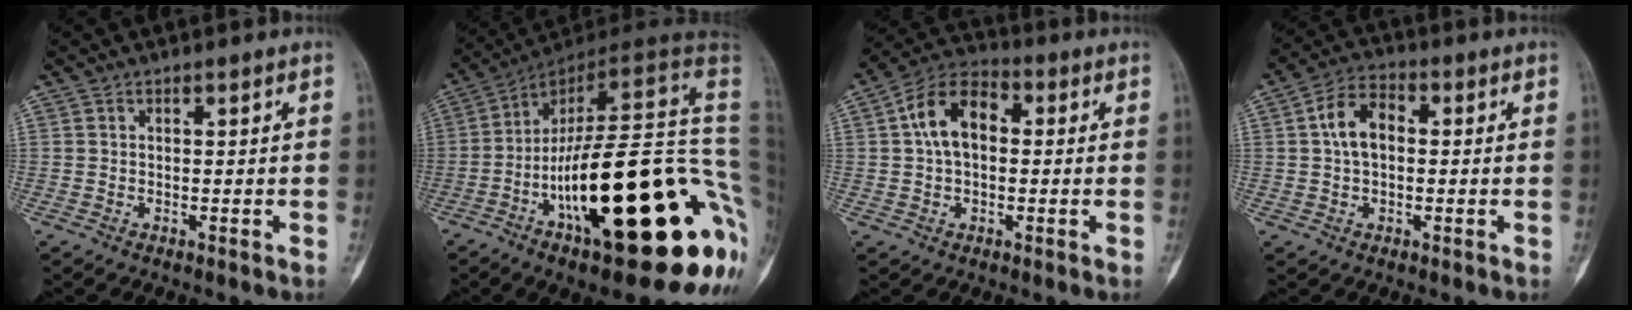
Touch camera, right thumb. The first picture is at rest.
{"total": 36.8, "force": [-7.8, 10.8, 34.3], "torque": [-0.401, 0.052, -0.119]}
{"total": 10.8, "force": [1.2, 7.1, 8.0], "torque": [-0.131, 0.029, 0.010]}
{"total": 7.6, "force": [0.5, 5.1, 5.6], "torque": [-0.092, 0.022, 0.001]}